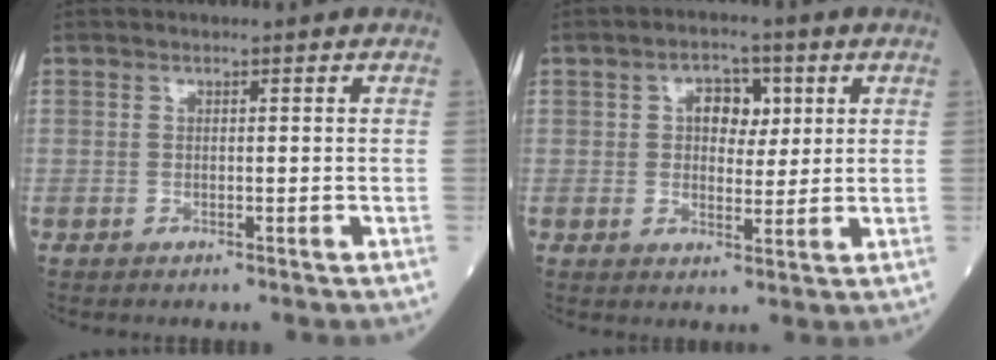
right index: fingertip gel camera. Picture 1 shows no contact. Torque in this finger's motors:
{"motor_torque": [0.14, -0.05, 0.02, 0.02]}